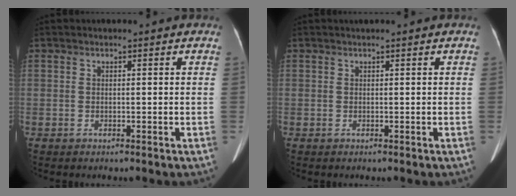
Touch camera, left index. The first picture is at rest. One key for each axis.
{"total": 0.5, "fx": 0.4, "fy": 0.0, "fz": 0.4, "tx": -0.004, "ty": 0.009, "tz": 0.008}